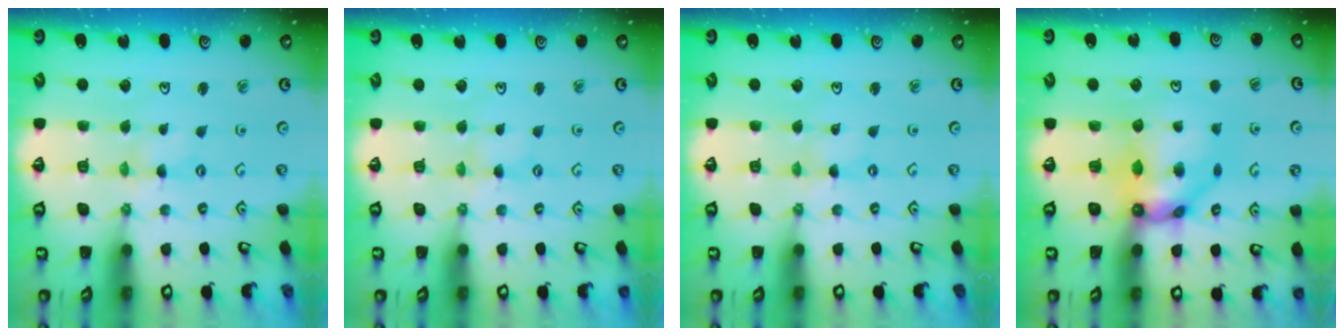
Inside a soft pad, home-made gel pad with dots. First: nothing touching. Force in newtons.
{"total": 2.5, "press": 2.5, "slide": 0.4}
{"total": 0.0}
{"total": 9.0, "press": 9.0, "slide": 0.6}